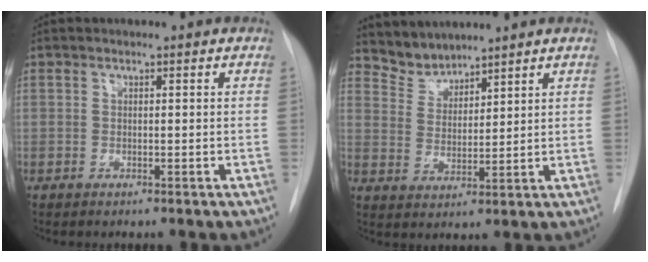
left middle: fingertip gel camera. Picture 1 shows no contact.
{"total": 4.8, "force": [4.6, 1.3, -0.4], "torque": [0.010, 0.005, 0.098]}